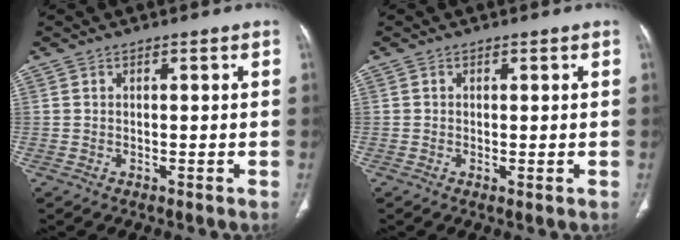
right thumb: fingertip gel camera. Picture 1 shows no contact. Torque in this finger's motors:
{"motor_torque": [-0.33, -0.02, -0.23, -0.06, -0.02]}